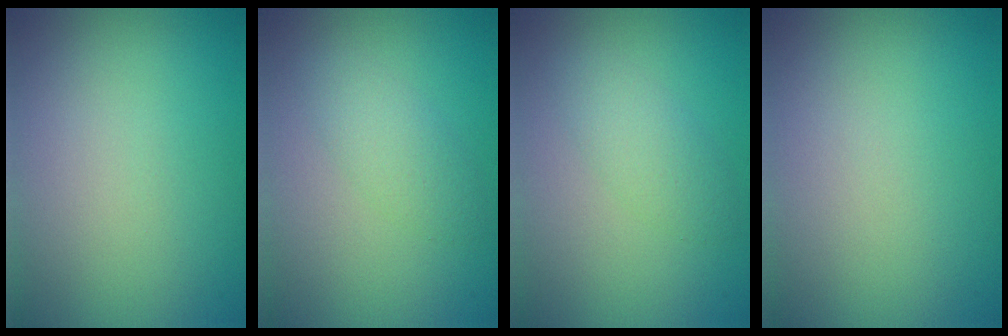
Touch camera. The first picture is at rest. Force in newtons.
{"total": 2.2, "press": 2.2, "slide": 0.1}
{"total": 2.2, "press": 2.2, "slide": 0.1}
{"total": 0.0}